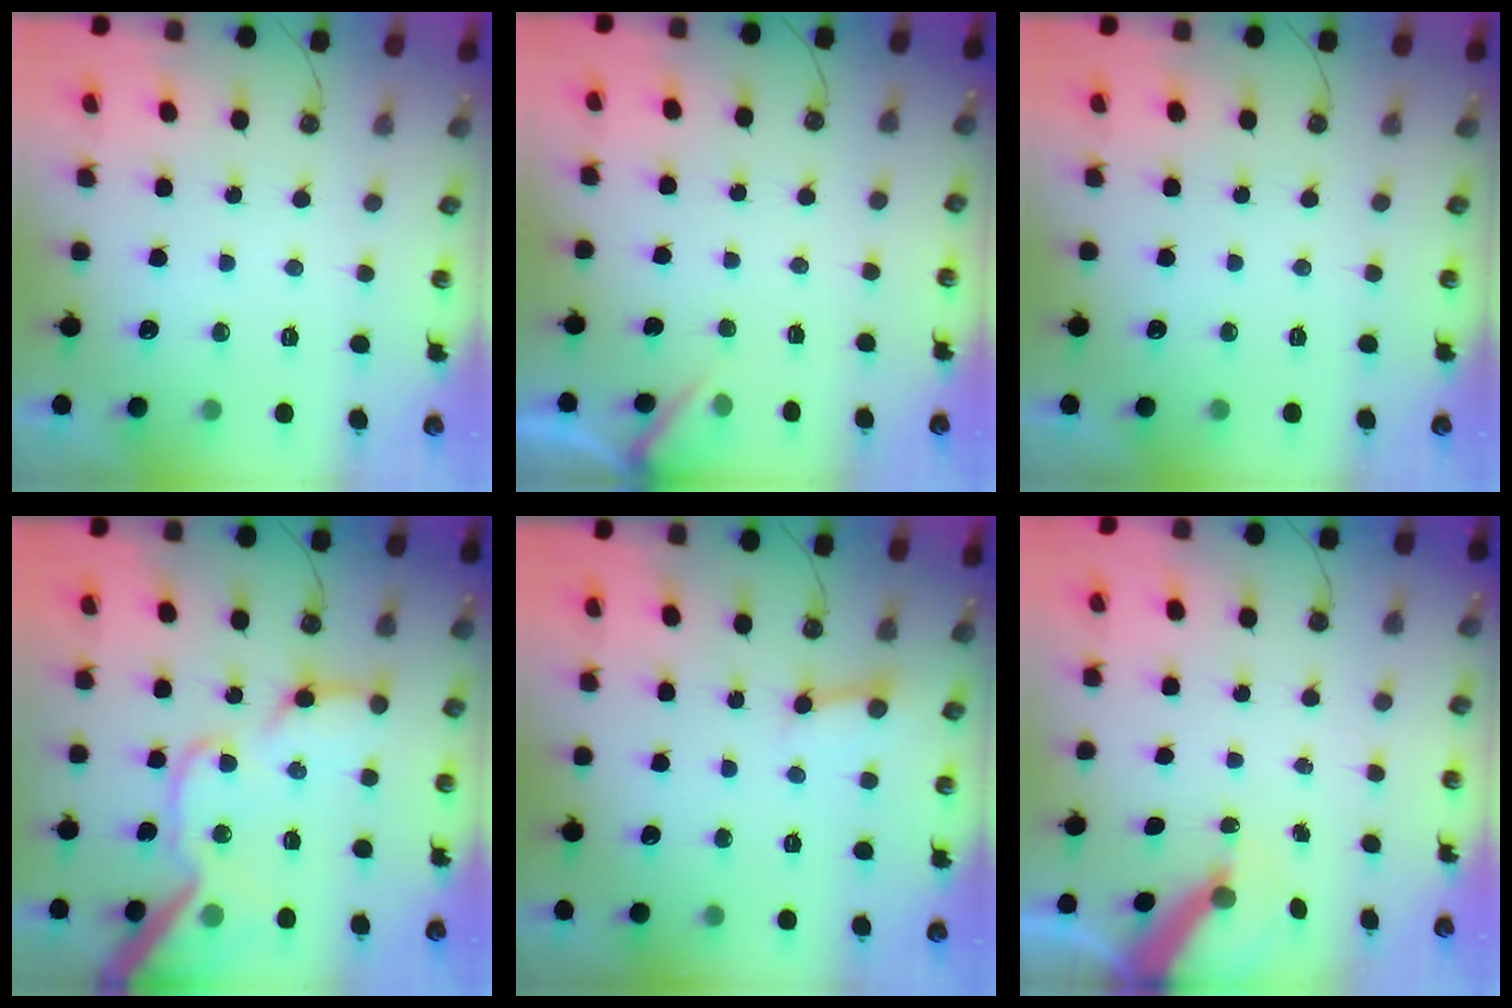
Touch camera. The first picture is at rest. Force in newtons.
{"total": 2.9, "press": 2.9, "slide": 0.3}
{"total": 0.0}
{"total": 22.8, "press": 22.6, "slide": 3.0}
{"total": 5.8, "press": 5.8, "slide": 0.5}
{"total": 6.7, "press": 6.7, "slide": 0.7}